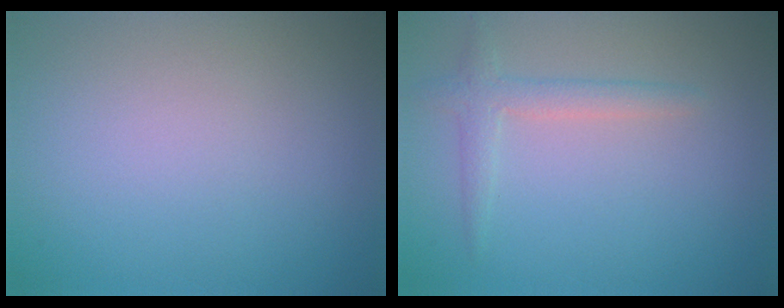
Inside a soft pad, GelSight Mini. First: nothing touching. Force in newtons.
{"total": 2.0, "press": 2.0, "slide": 0.0}